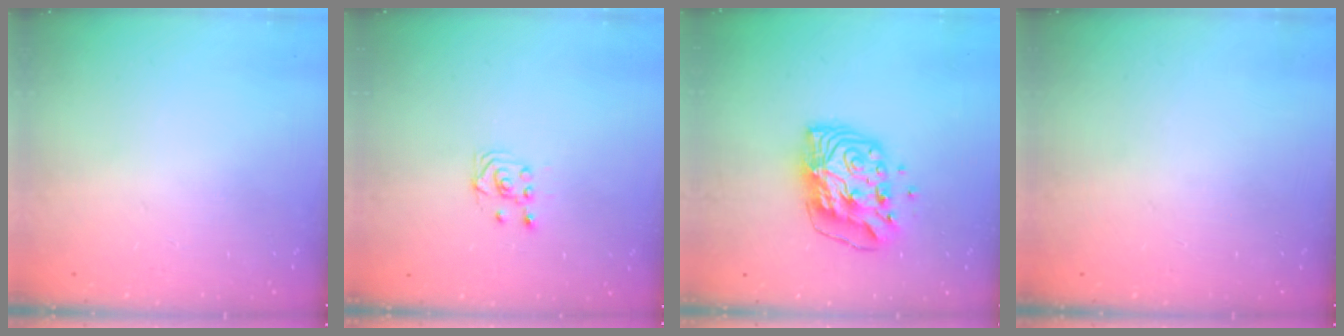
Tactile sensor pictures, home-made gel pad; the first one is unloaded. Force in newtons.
{"total": 2.7, "press": 2.4, "slide": 1.3}
{"total": 10.6, "press": 10.5, "slide": 1.6}
{"total": 0.0}